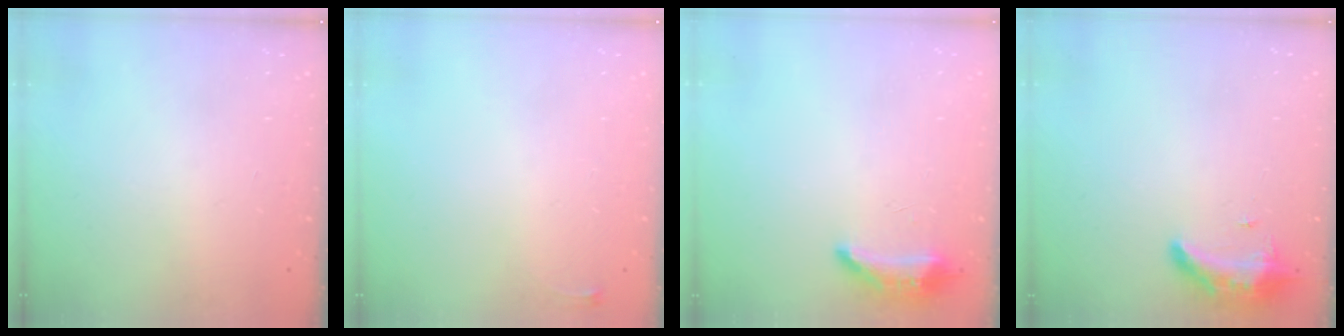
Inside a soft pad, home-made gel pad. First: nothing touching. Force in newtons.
{"total": 2.6, "press": 2.6, "slide": 0.6}
{"total": 8.7, "press": 8.5, "slide": 2.0}
{"total": 8.2, "press": 8.1, "slide": 1.6}